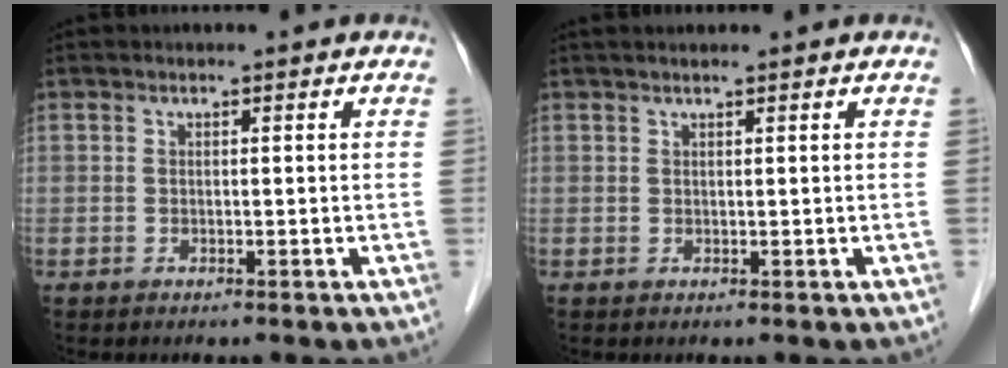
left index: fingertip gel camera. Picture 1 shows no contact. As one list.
[{"total": 1.7, "force": [1.5, 0.0, 0.9], "torque": [-0.010, 0.020, 0.027]}]